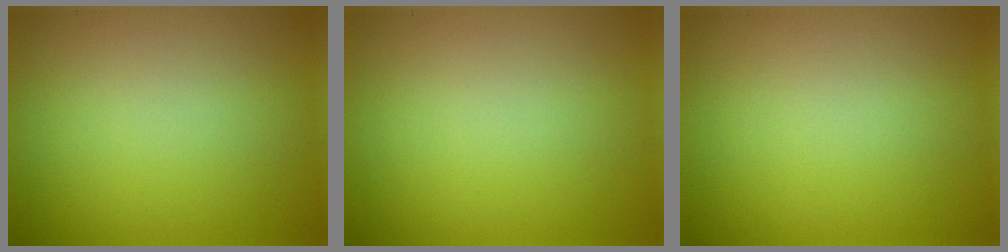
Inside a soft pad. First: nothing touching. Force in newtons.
{"total": 0.0}
{"total": 0.0}